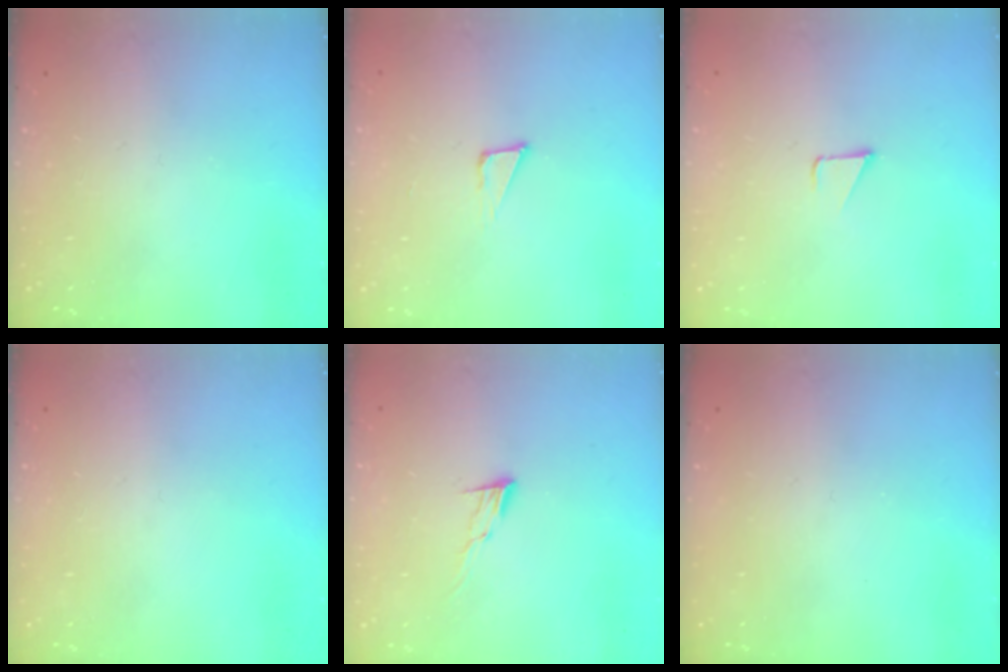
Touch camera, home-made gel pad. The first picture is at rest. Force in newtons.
{"total": 3.4, "press": 3.3, "slide": 0.9}
{"total": 1.2, "press": 1.2, "slide": 0.1}
{"total": 0.0}
{"total": 6.1, "press": 6.1, "slide": 0.6}
{"total": 0.0}